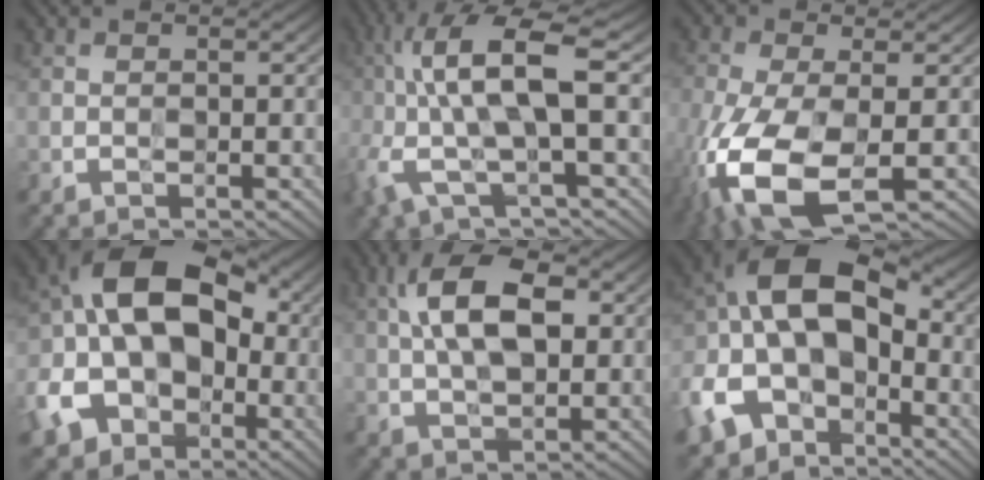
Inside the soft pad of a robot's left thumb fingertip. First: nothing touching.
{"total": 11.8, "force": [-0.6, 2.9, 11.4], "torque": [-0.247, 0.012, -0.017]}
{"total": 12.9, "force": [-5.0, 5.5, 10.6], "torque": [-0.269, -0.037, -0.093]}
{"total": 16.3, "force": [-2.2, 11.8, 11.0], "torque": [-0.222, 0.000, -0.046]}
{"total": 10.4, "force": [2.2, 5.5, 8.5], "torque": [-0.171, 0.015, 0.032]}
{"total": 15.6, "force": [-4.1, 10.7, 10.5], "torque": [-0.236, -0.002, -0.091]}